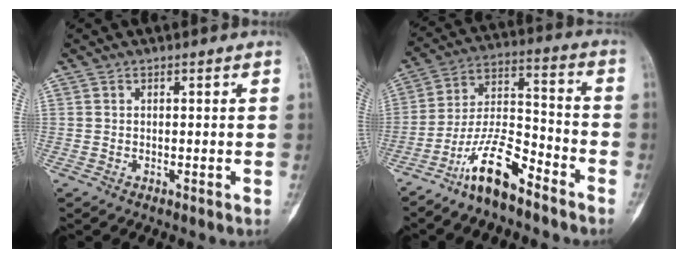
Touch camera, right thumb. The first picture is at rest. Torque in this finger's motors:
{"motor_torque": [0.20, 0.18, 1.03, -0.89, 0.02]}